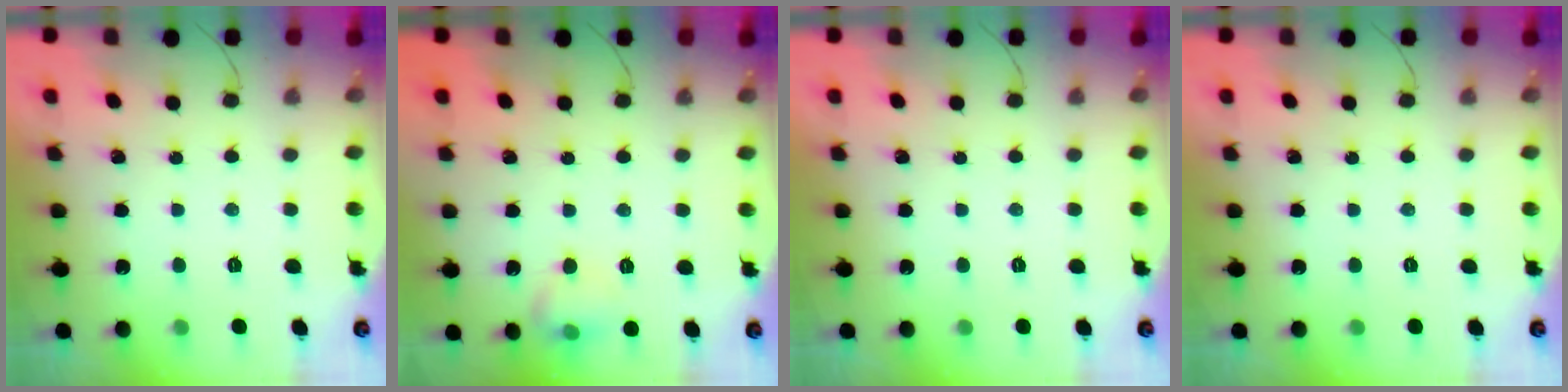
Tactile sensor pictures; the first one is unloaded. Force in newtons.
{"total": 6.6, "press": 6.4, "slide": 1.5}
{"total": 0.0}
{"total": 0.0}